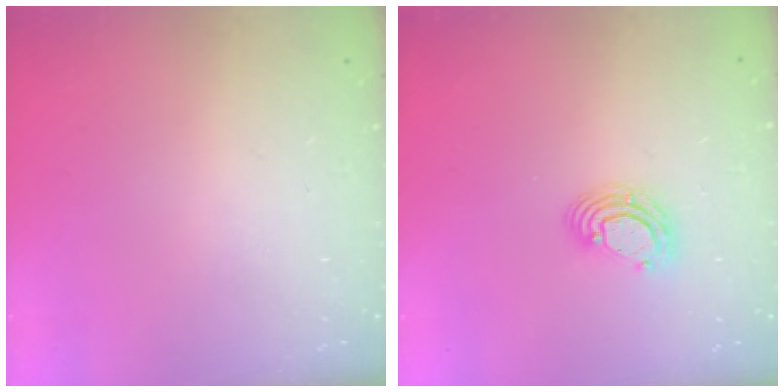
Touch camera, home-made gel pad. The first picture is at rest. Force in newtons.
{"total": 8.2, "press": 8.1, "slide": 1.4}